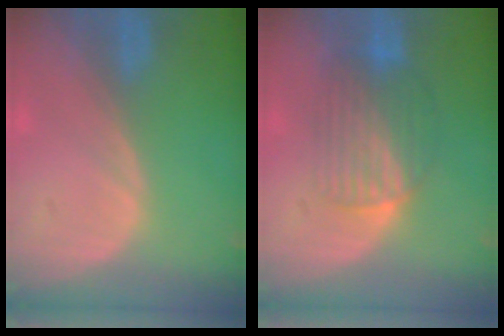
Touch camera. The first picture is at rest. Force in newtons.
{"total": 6.5, "press": 6.4, "slide": 1.0}